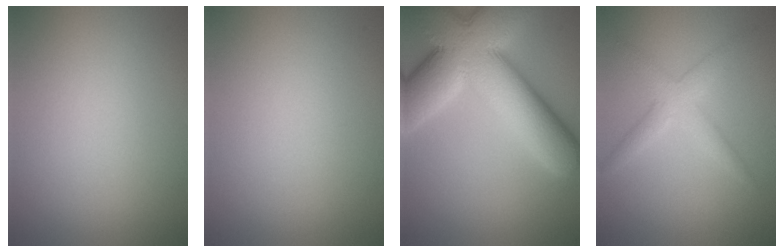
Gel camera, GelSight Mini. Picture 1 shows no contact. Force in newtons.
{"total": 0.0}
{"total": 14.5, "press": 14.4, "slide": 0.9}
{"total": 2.8, "press": 2.8, "slide": 0.1}